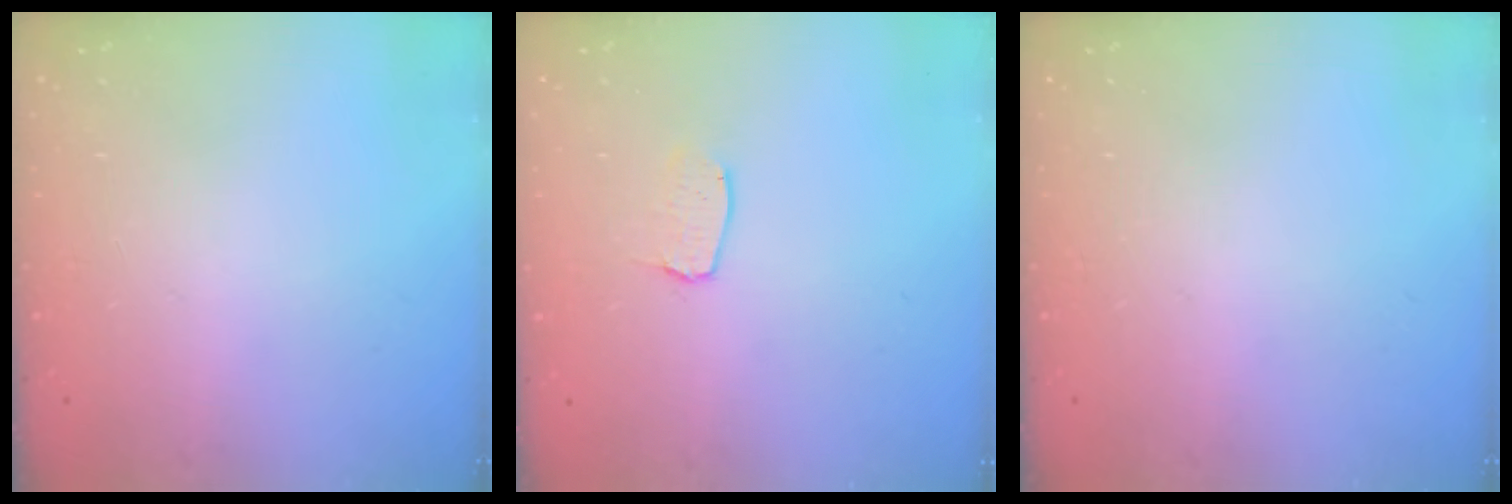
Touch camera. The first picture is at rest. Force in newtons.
{"total": 4.0, "press": 4.0, "slide": 0.3}
{"total": 0.0}